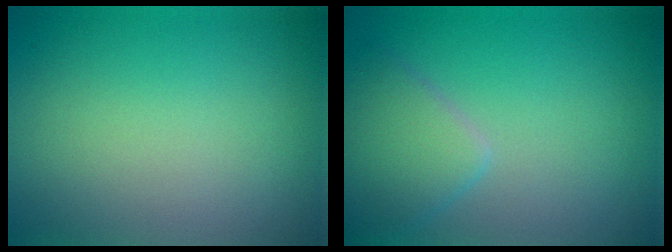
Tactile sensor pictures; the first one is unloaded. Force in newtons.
{"total": 3.4, "press": 3.4, "slide": 0.1}